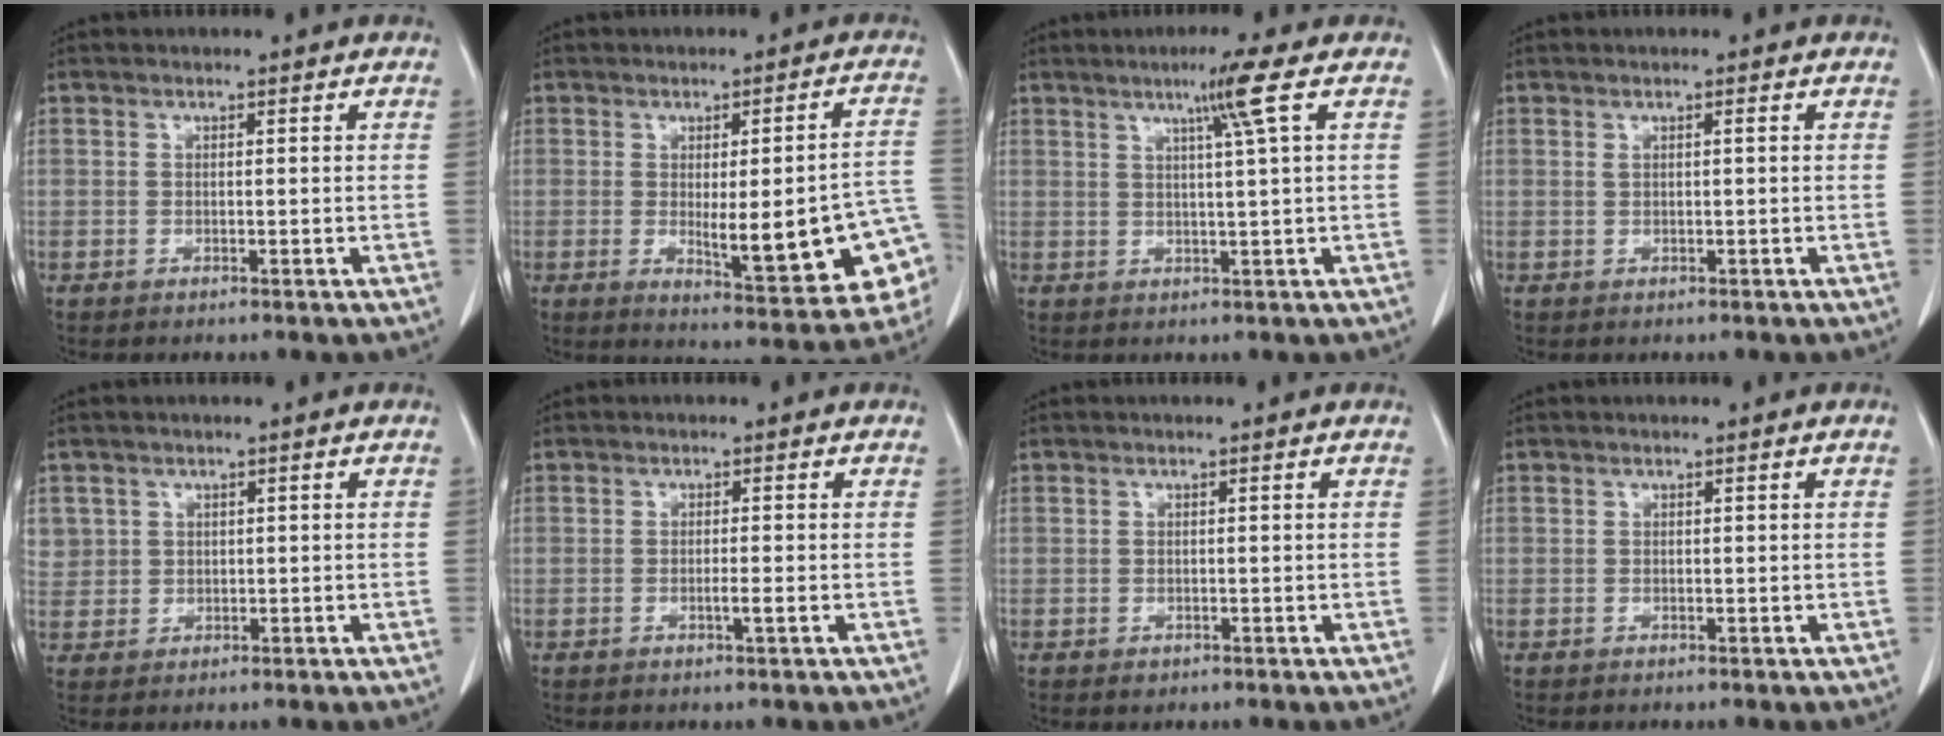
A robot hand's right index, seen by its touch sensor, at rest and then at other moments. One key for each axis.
{"total": 17.1, "fx": -3.4, "fy": 3.5, "fz": 16.4, "tx": -0.139, "ty": 0.015, "tz": -0.023}
{"total": 4.8, "fx": 2.1, "fy": -1.6, "fz": 4.1, "tx": -0.074, "ty": -0.002, "tz": 0.039}
{"total": 0.7, "fx": 0.2, "fy": 0.0, "fz": 0.7, "tx": -0.015, "ty": 0.003, "tz": 0.004}
{"total": 3.3, "fx": 1.3, "fy": 3.1, "fz": 0.1, "tx": 0.012, "ty": 0.005, "tz": 0.026}
{"total": 1.5, "fx": -0.5, "fy": -0.2, "fz": 1.4, "tx": -0.028, "ty": -0.003, "tz": -0.009}
{"total": 0.6, "fx": -0.3, "fy": 0.5, "fz": 0.1, "tx": -0.002, "ty": 0.002, "tz": 0.000}
{"total": 0.0}